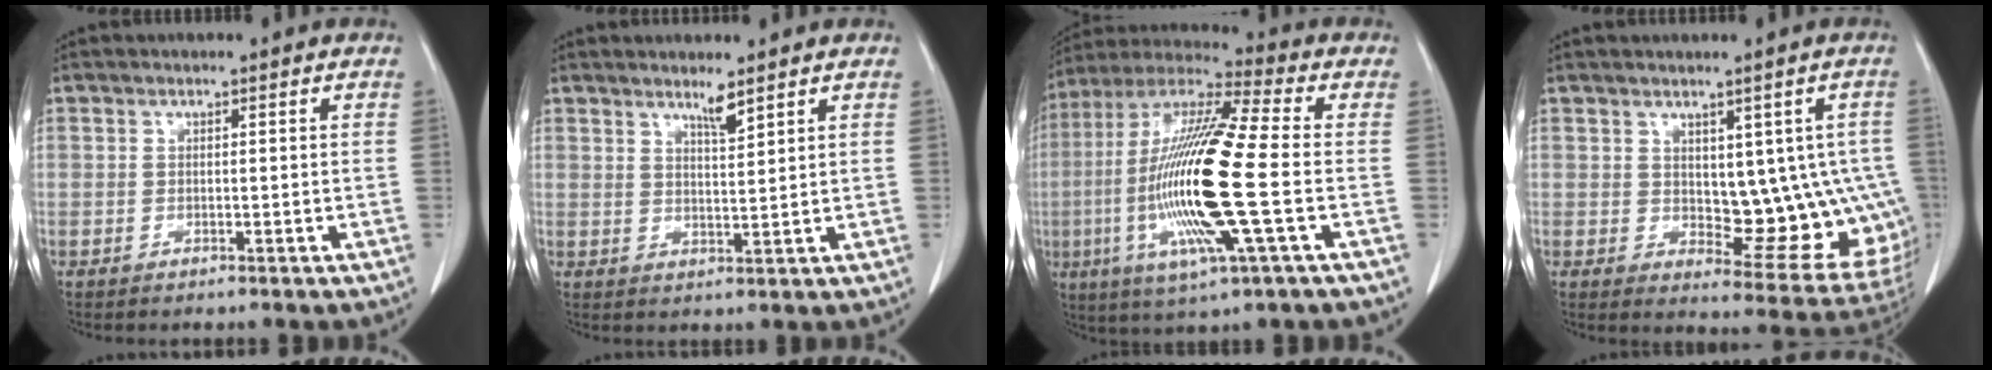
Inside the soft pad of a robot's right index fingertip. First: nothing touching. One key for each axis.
{"total": 2.7, "fx": 2.2, "fy": 0.0, "fz": 1.5, "tx": -0.030, "ty": -0.008, "tz": 0.042}
{"total": 20.5, "fx": -3.3, "fy": 1.4, "fz": 20.2, "tx": -0.423, "ty": -0.013, "tz": -0.068}
{"total": 12.3, "fx": 0.5, "fy": 6.3, "fz": 10.6, "tx": -0.104, "ty": 0.004, "tz": 0.025}